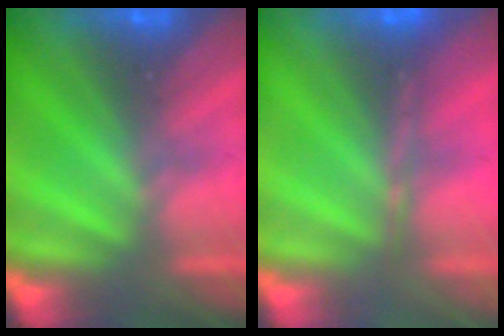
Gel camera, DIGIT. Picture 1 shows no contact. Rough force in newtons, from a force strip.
{"total": 1.7}